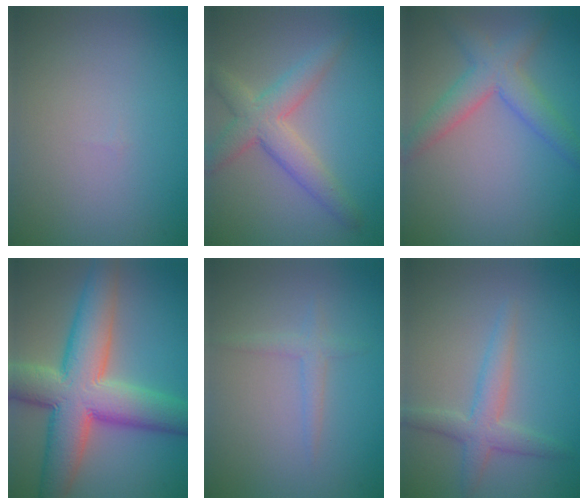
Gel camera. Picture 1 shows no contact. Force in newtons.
{"total": 4.4, "press": 4.4, "slide": 0.3}
{"total": 4.2, "press": 4.2, "slide": 0.2}
{"total": 11.2, "press": 11.2, "slide": 0.5}
{"total": 1.4, "press": 1.4, "slide": 0.1}
{"total": 3.0, "press": 3.0, "slide": 0.1}